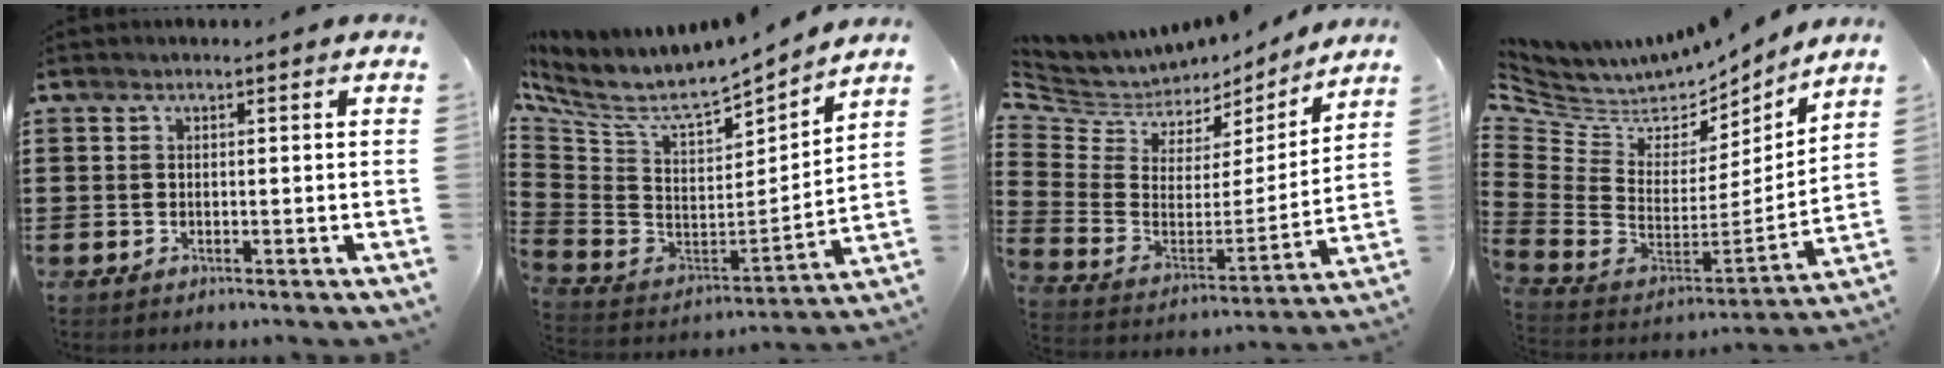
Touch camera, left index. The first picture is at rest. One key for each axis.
{"total": 7.0, "fx": 5.2, "fy": 2.3, "fz": 4.0, "tx": -0.104, "ty": -0.050, "tz": 0.085}
{"total": 5.7, "fx": 4.6, "fy": 3.2, "fz": 1.0, "tx": -0.057, "ty": -0.044, "tz": 0.079}
{"total": 5.6, "fx": 4.8, "fy": 2.8, "fz": 0.8, "tx": -0.064, "ty": -0.056, "tz": 0.080}